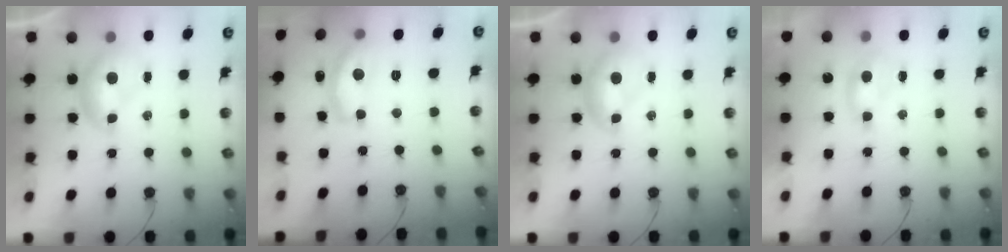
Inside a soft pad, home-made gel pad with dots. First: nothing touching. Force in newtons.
{"total": 9.7, "press": 9.7, "slide": 0.8}
{"total": 0.0}
{"total": 0.6, "press": 0.4, "slide": 0.4}